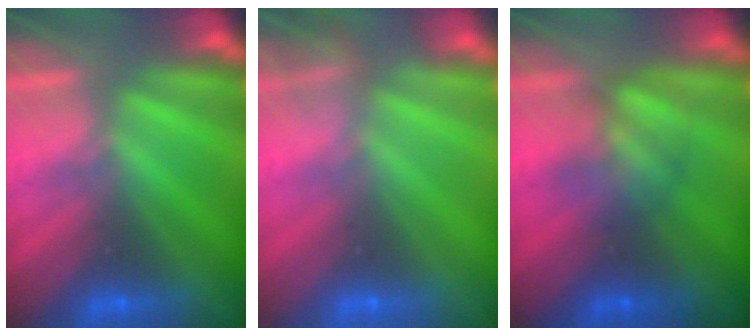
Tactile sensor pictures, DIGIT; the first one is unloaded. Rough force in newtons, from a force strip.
{"total": 2.0}
{"total": 3.0}